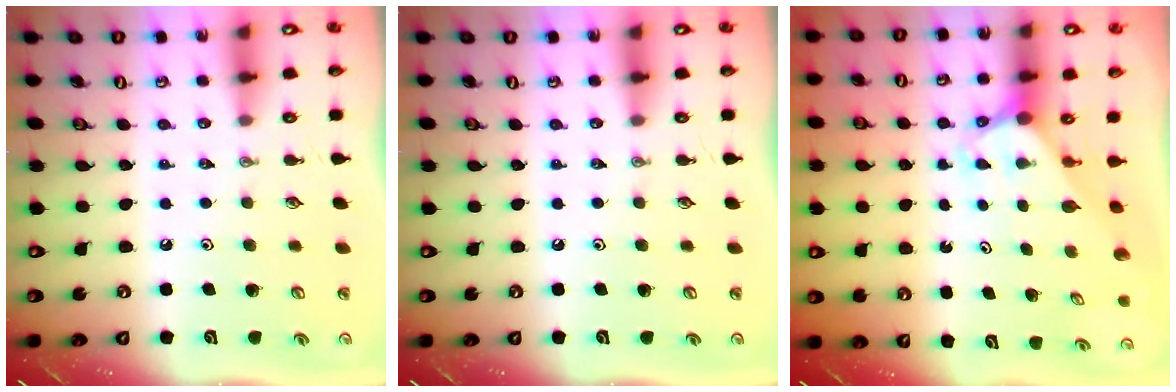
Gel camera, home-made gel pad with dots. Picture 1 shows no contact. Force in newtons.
{"total": 0.0}
{"total": 2.7, "press": 2.7, "slide": 0.1}